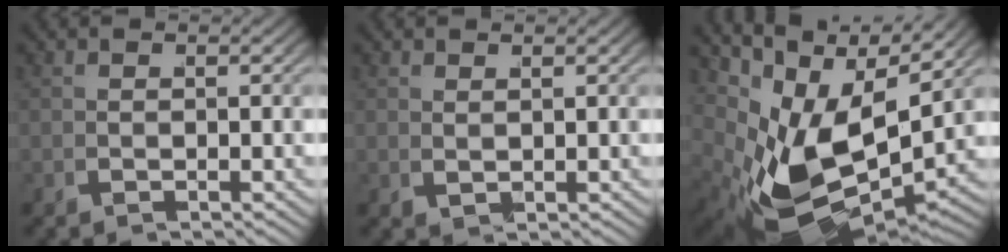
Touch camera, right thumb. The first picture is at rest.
{"total": 1.1, "force": [1.0, -0.5, 0.0], "torque": [0.006, 0.008, 0.022]}
{"total": 13.7, "force": [-0.4, 7.6, 11.4], "torque": [-0.240, -0.053, 0.024]}